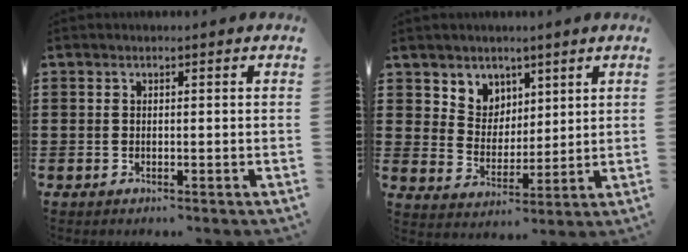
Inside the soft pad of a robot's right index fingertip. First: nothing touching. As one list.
[{"total": 5.5, "force": [3.7, 4.1, -0.5], "torque": [-0.023, -0.008, 0.069]}]